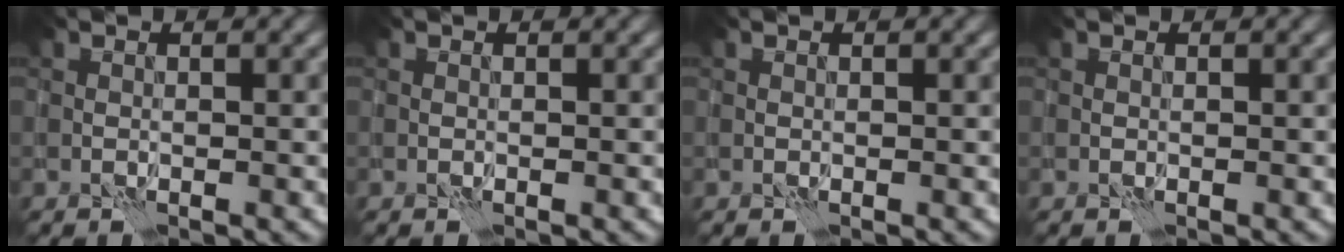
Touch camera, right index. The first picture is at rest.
{"total": 0.0}
{"total": 0.0}
{"total": 0.0}